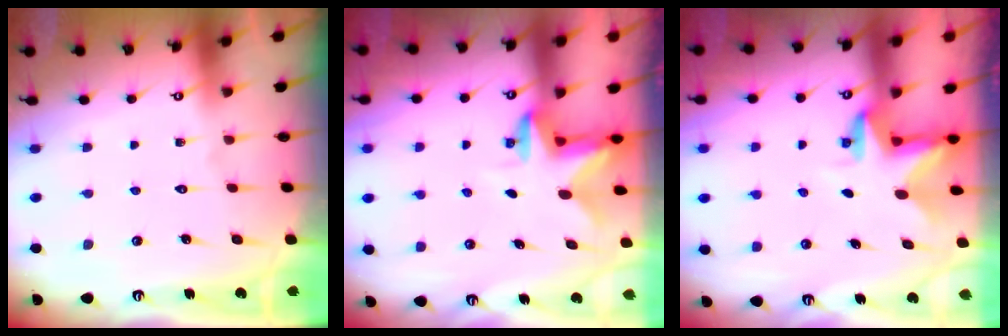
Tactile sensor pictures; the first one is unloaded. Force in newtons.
{"total": 2.5, "press": 2.5, "slide": 0.5}
{"total": 3.8, "press": 3.8, "slide": 0.2}